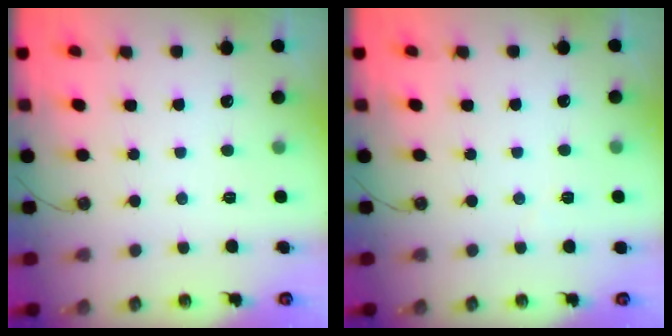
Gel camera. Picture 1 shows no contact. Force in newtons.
{"total": 1.6, "press": 1.4, "slide": 0.6}